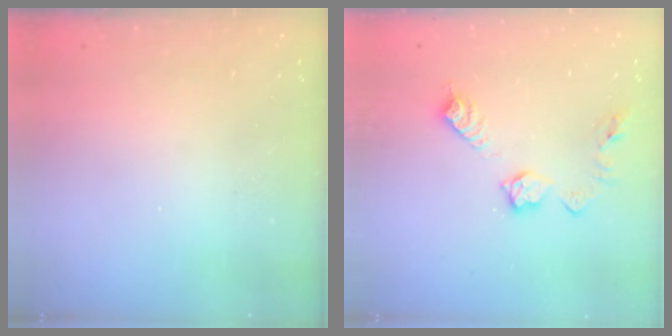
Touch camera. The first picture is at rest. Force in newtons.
{"total": 10.4, "press": 10.4, "slide": 0.5}